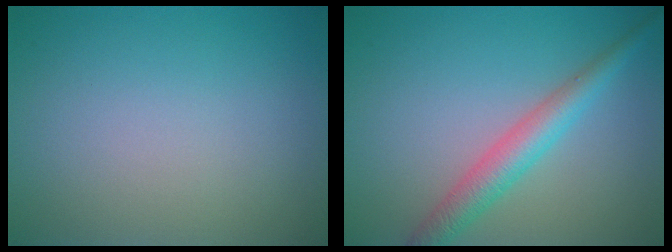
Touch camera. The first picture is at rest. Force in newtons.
{"total": 3.6, "press": 3.6, "slide": 0.1}